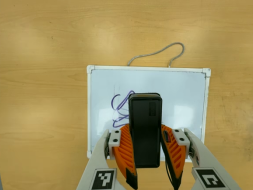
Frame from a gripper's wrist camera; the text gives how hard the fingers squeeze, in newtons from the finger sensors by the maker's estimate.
{"total": 7.5, "left": 6.5, "right": 8.4}